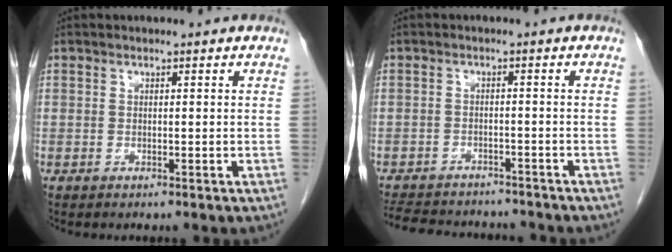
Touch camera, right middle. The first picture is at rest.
{"total": 12.9, "force": [-11.6, 4.0, 4.1], "torque": [-0.091, 0.002, -0.155]}